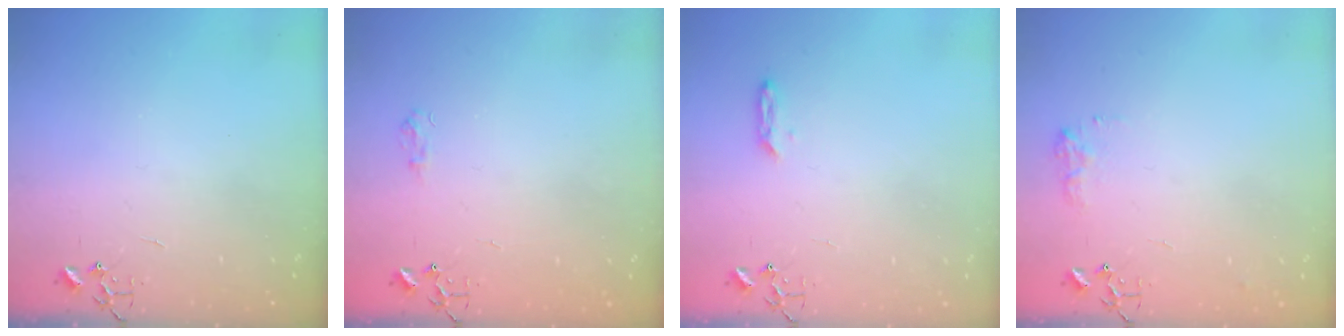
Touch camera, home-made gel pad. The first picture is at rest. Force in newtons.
{"total": 5.7, "press": 5.7, "slide": 0.6}
{"total": 4.1, "press": 4.0, "slide": 0.6}
{"total": 7.8, "press": 7.8, "slide": 0.1}